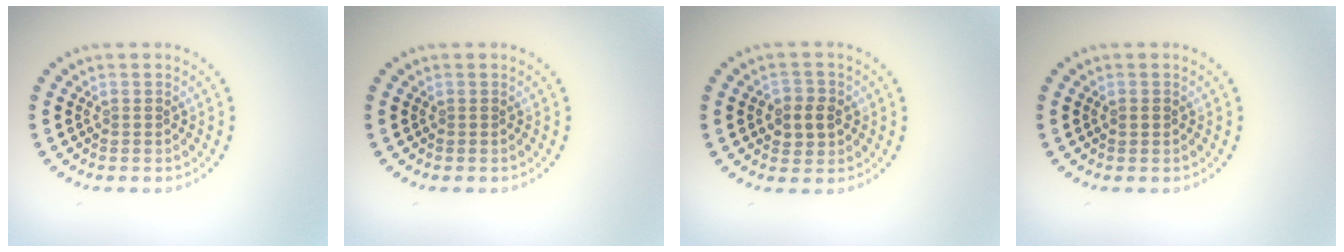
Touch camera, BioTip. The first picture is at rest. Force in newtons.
{"total": 0.0}
{"total": 2.6, "press": 2.6, "slide": 0.3}
{"total": 0.9, "press": 0.9, "slide": 0.1}